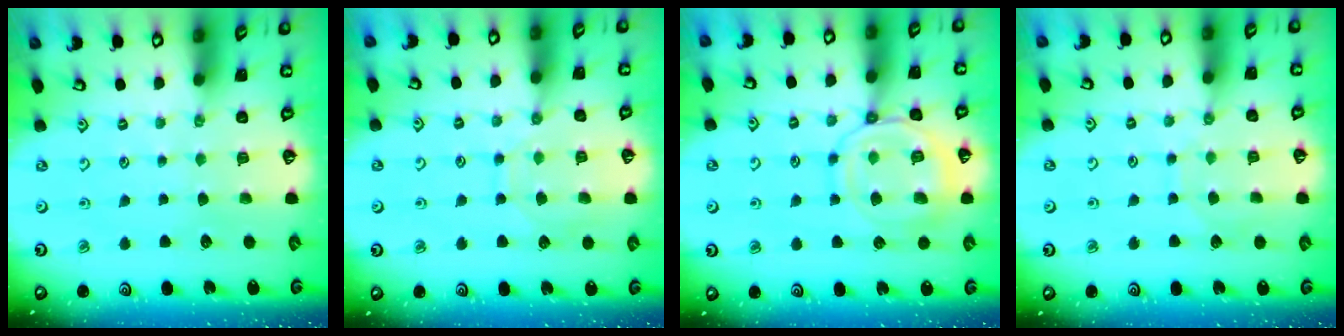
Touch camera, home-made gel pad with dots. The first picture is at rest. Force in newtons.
{"total": 8.9, "press": 8.9, "slide": 0.7}
{"total": 12.9, "press": 12.8, "slide": 1.3}
{"total": 6.3, "press": 6.3, "slide": 0.1}